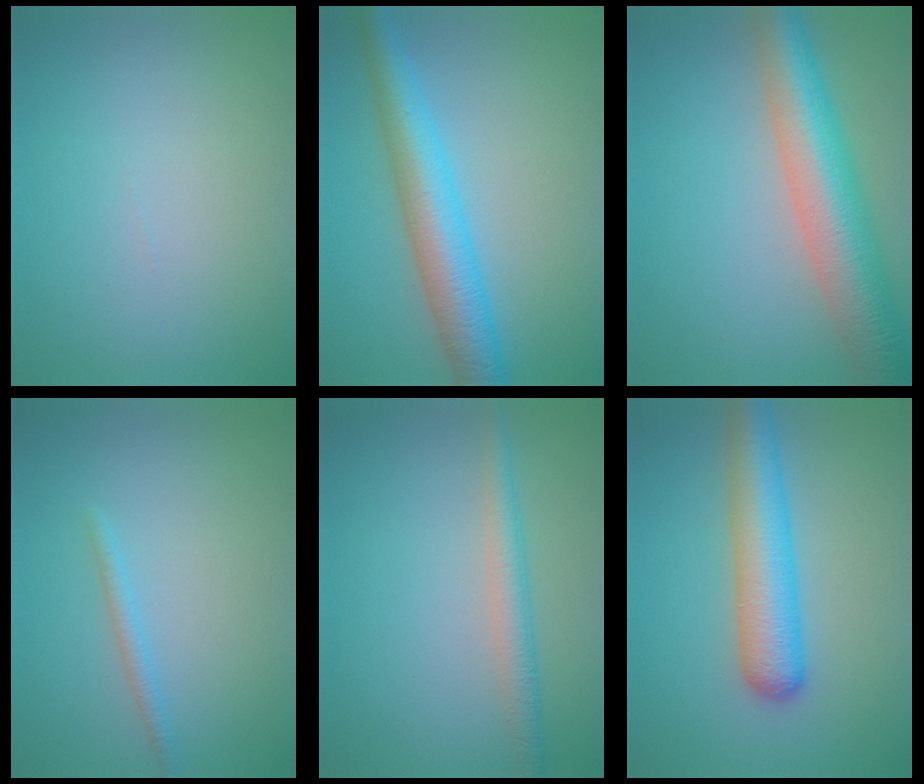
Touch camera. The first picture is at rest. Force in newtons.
{"total": 7.0, "press": 6.9, "slide": 0.1}
{"total": 9.8, "press": 9.8, "slide": 0.1}
{"total": 1.3, "press": 1.3, "slide": 0.0}
{"total": 2.7, "press": 2.7, "slide": 0.1}
{"total": 6.5, "press": 6.5, "slide": 0.3}